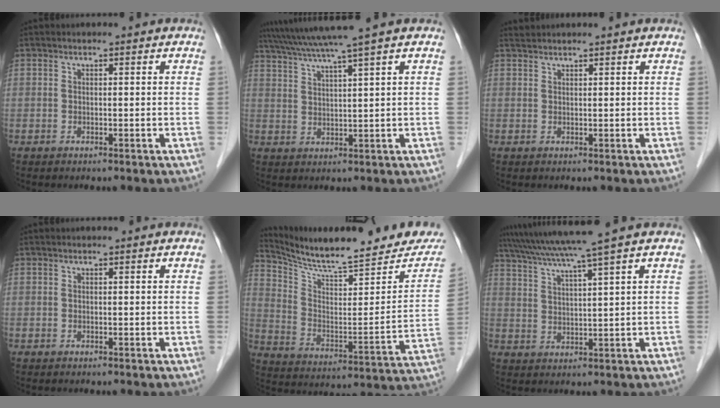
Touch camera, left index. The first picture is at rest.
{"total": 8.7, "force": [6.8, -2.0, 5.0], "torque": [-0.088, 0.019, 0.110]}
{"total": 2.2, "force": [2.2, -0.1, 0.5], "torque": [-0.005, 0.025, 0.042]}
{"total": 0.0}
{"total": 22.7, "force": [20.1, 2.8, 10.2], "torque": [-0.157, -0.047, 0.285]}
{"total": 9.9, "force": [7.8, -2.2, 5.8], "torque": [-0.102, 0.012, 0.123]}